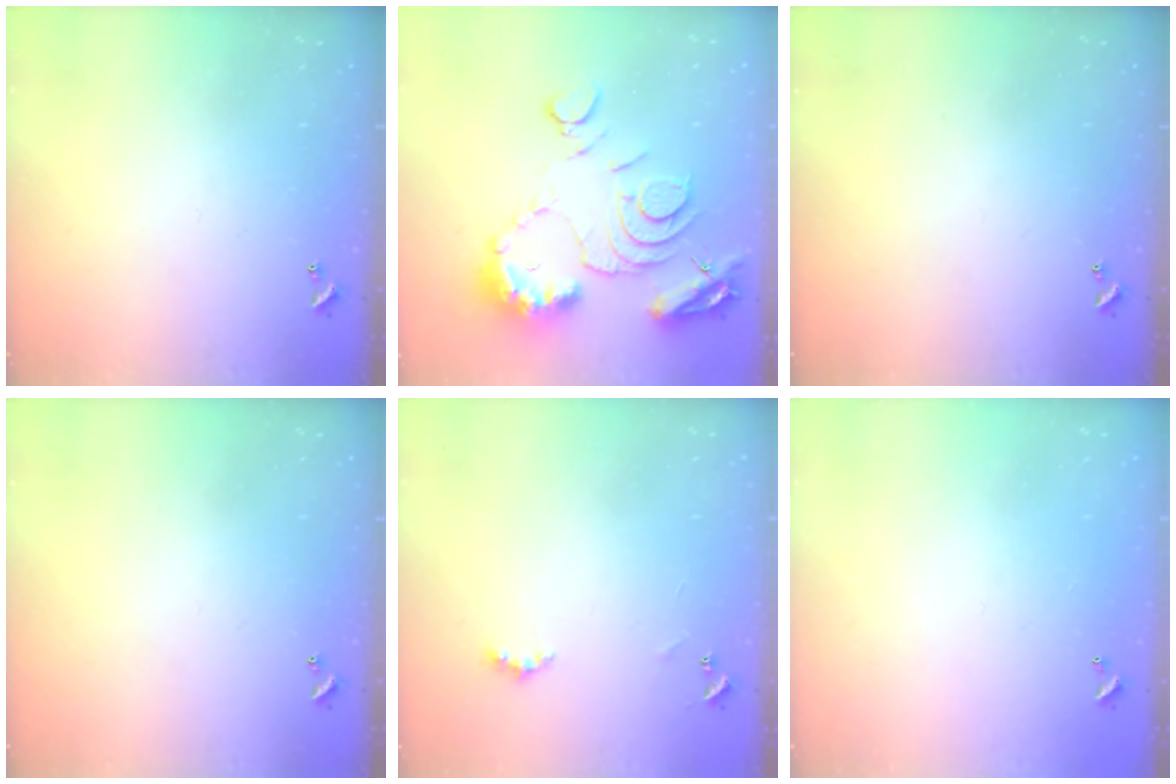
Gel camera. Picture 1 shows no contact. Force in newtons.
{"total": 15.7, "press": 15.6, "slide": 1.8}
{"total": 0.0}
{"total": 0.0}
{"total": 2.6, "press": 2.5, "slide": 0.6}
{"total": 3.0, "press": 3.0, "slide": 0.1}